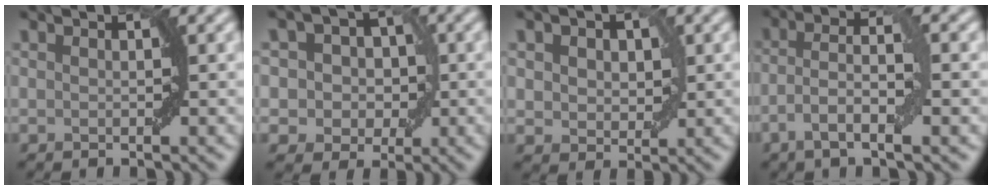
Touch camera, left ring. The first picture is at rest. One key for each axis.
{"total": 5.6, "fx": 1.1, "fy": 4.8, "fz": 2.5, "tx": -0.018, "ty": 0.026, "tz": -0.013}
{"total": 4.4, "fx": 1.4, "fy": 3.2, "fz": 2.6, "tx": -0.042, "ty": 0.016, "tz": 0.006}
{"total": 4.8, "fx": -1.6, "fy": 1.1, "fz": 4.4, "tx": -0.087, "ty": 0.010, "tz": -0.036}